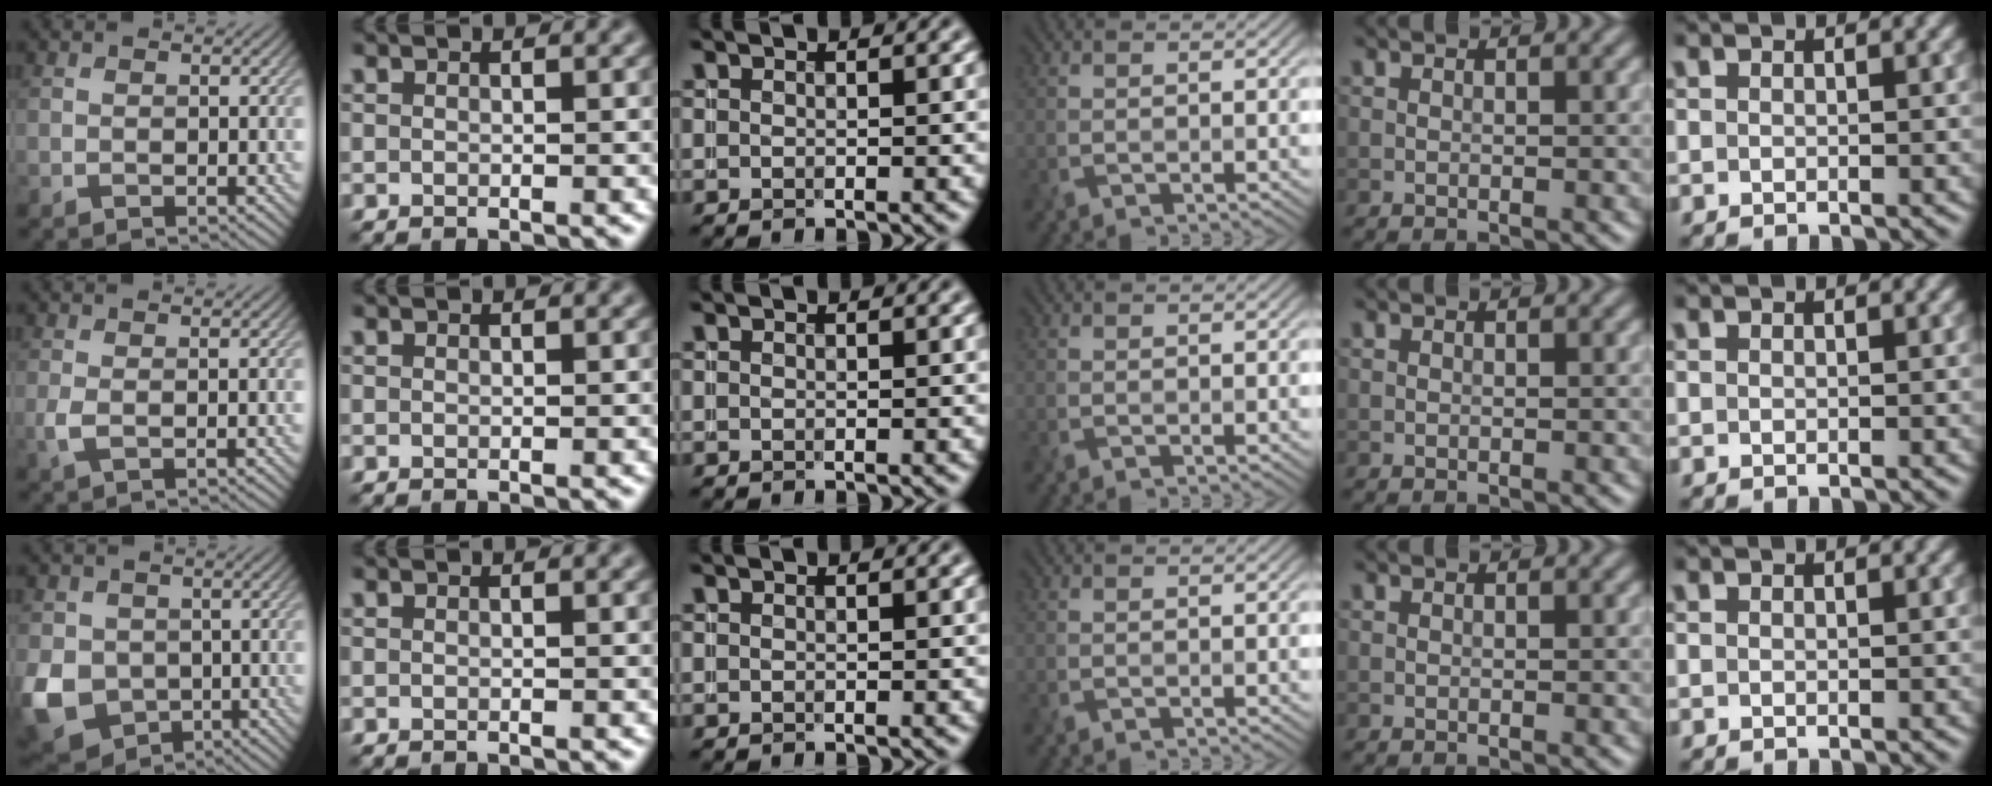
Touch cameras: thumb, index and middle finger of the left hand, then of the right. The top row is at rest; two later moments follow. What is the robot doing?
{"motion": "insert", "object": "file holder"}